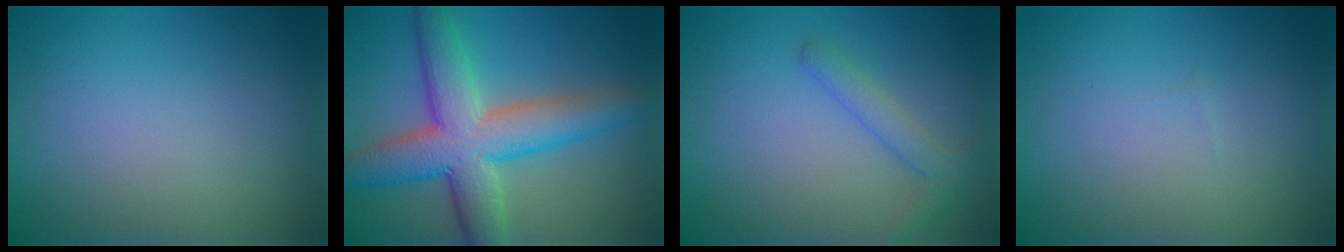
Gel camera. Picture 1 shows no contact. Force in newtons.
{"total": 8.5, "press": 8.5, "slide": 0.2}
{"total": 2.3, "press": 2.3, "slide": 0.1}
{"total": 0.0}